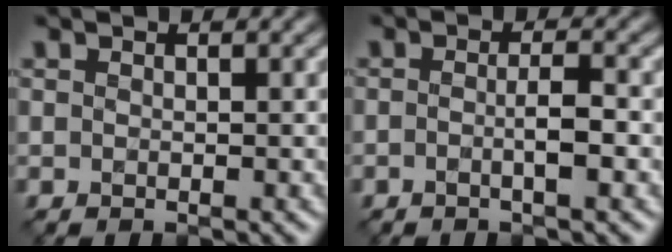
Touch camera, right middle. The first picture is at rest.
{"total": 2.3, "force": [-0.5, 0.4, 2.2], "torque": [-0.036, 0.003, -0.013]}